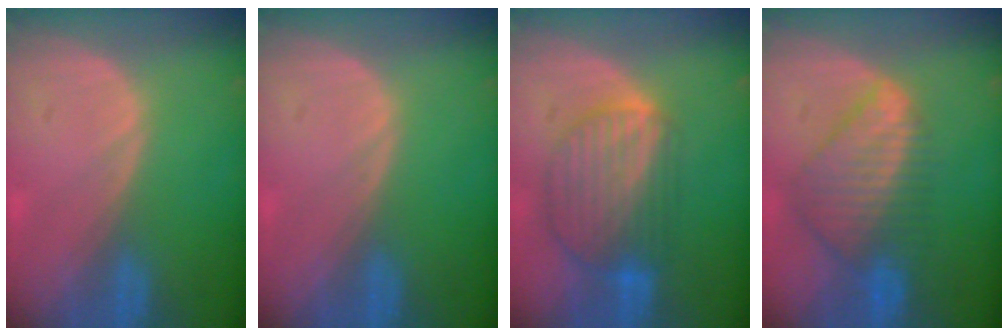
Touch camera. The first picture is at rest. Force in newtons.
{"total": 0.0}
{"total": 8.9, "press": 7.7, "slide": 4.4}
{"total": 8.7, "press": 7.5, "slide": 4.3}